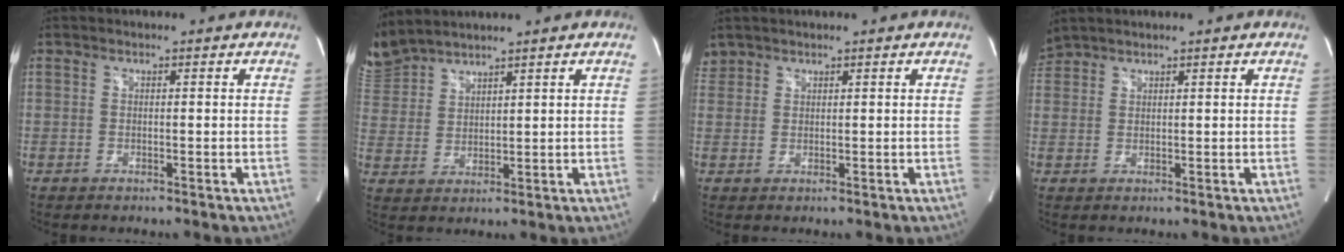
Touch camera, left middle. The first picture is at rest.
{"total": 7.0, "force": [6.8, 1.0, 1.1], "torque": [-0.041, 0.023, 0.146]}
{"total": 2.0, "force": [1.7, 1.0, -0.2], "torque": [0.003, 0.011, 0.034]}
{"total": 2.8, "force": [2.7, 0.5, 0.1], "torque": [-0.011, 0.023, 0.058]}